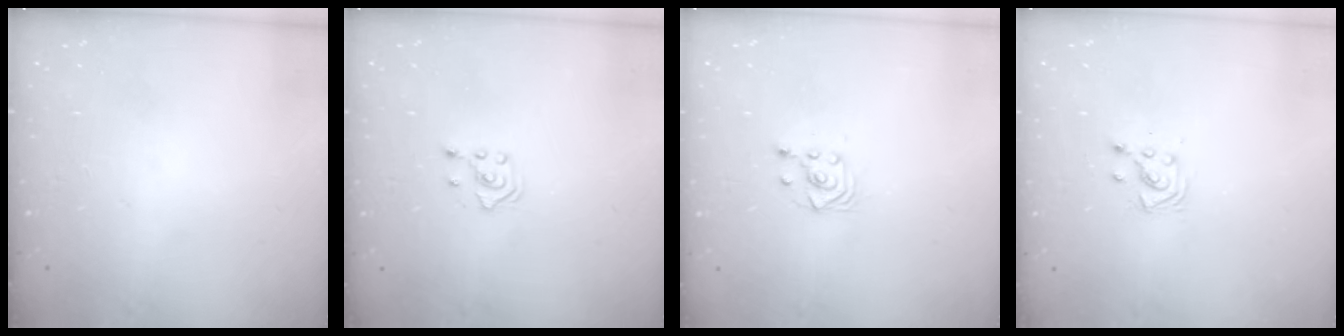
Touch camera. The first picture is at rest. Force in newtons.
{"total": 3.2, "press": 3.1, "slide": 1.0}
{"total": 3.2, "press": 3.1, "slide": 0.9}
{"total": 4.0, "press": 4.0, "slide": 0.4}